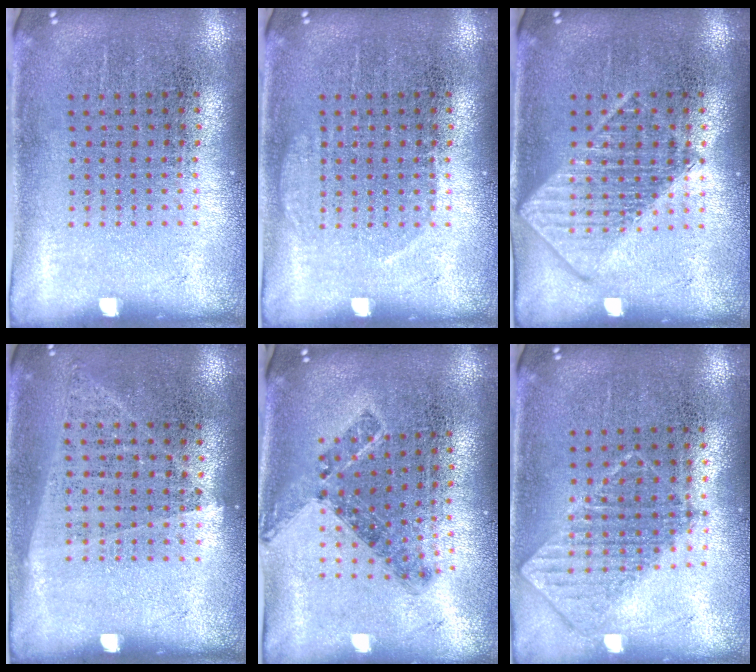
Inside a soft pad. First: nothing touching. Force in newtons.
{"total": 1.1, "press": 1.1, "slide": 0.3}
{"total": 2.7, "press": 2.7, "slide": 0.4}
{"total": 1.0, "press": 0.9, "slide": 0.4}
{"total": 0.8, "press": 0.8, "slide": 0.2}
{"total": 0.8, "press": 0.8, "slide": 0.1}